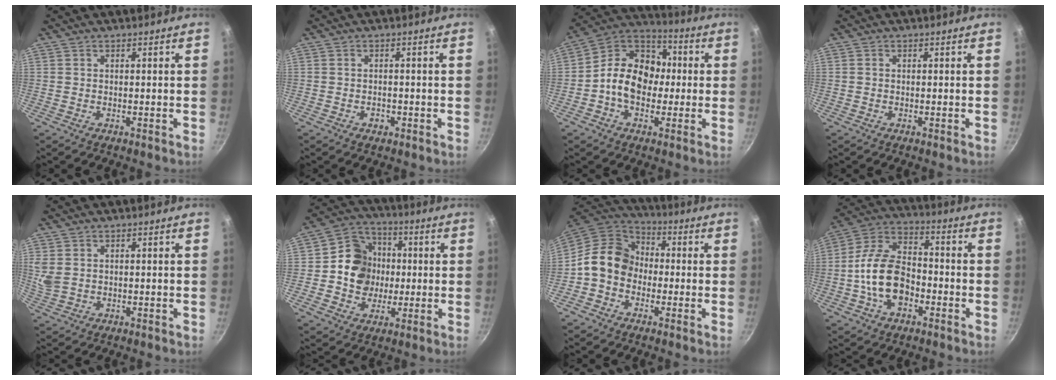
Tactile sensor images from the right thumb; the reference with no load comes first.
{"total": 1.6, "force": [-0.7, 1.1, 0.8], "torque": [-0.011, 0.004, -0.008]}
{"total": 14.2, "force": [-1.1, 11.0, 8.9], "torque": [-0.099, 0.038, -0.042]}
{"total": 0.0}
{"total": 3.8, "force": [1.2, 2.7, 2.4], "torque": [-0.045, -0.005, 0.031]}
{"total": 12.3, "force": [0.0, 11.2, 5.2], "torque": [-0.051, 0.019, -0.015]}
{"total": 11.9, "force": [-1.3, 9.9, 6.6], "torque": [-0.081, 0.037, -0.047]}
{"total": 14.2, "force": [-3.5, 9.1, 10.3], "torque": [-0.161, 0.040, -0.078]}